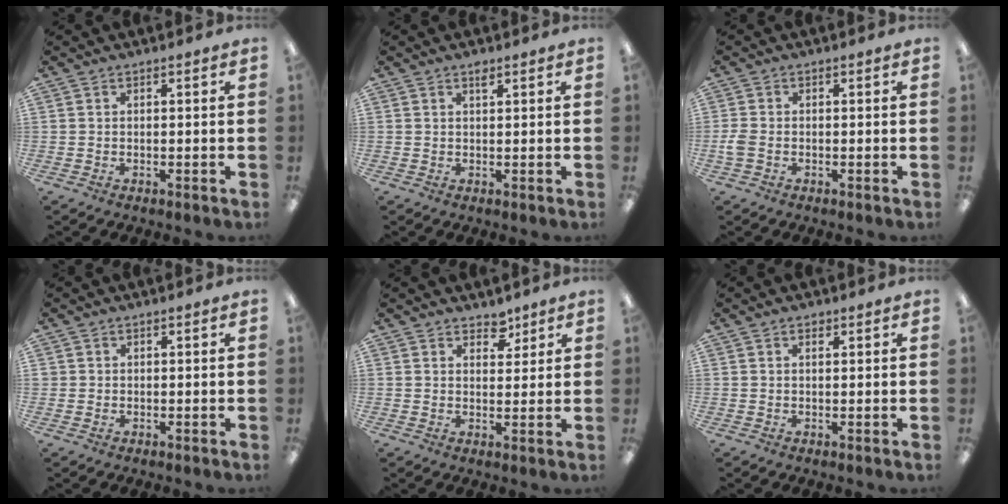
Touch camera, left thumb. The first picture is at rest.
{"total": 1.5, "force": [1.0, 0.5, 1.0], "torque": [-0.014, -0.002, 0.017]}
{"total": 2.6, "force": [-0.7, 1.6, 1.9], "torque": [-0.039, 0.002, -0.013]}
{"total": 0.9, "force": [0.1, 0.9, 0.1], "torque": [-0.002, 0.004, 0.001]}
{"total": 4.1, "force": [3.3, 2.3, 1.1], "torque": [0.002, -0.021, 0.054]}
{"total": 1.2, "force": [0.6, 0.6, 0.8], "torque": [-0.009, -0.001, 0.010]}